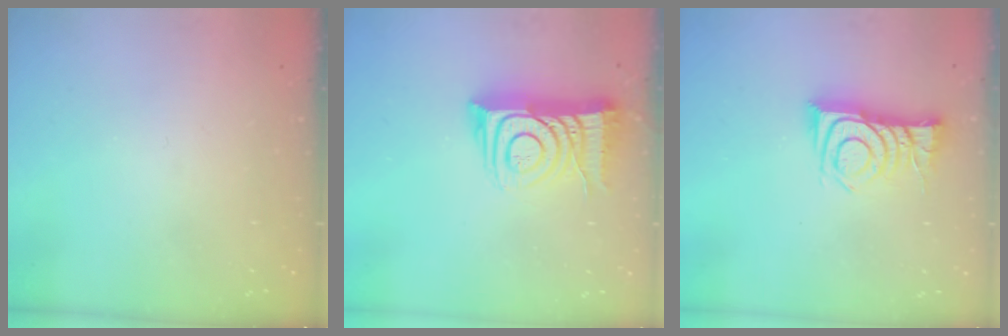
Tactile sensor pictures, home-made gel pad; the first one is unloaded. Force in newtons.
{"total": 12.9, "press": 12.8, "slide": 1.1}
{"total": 11.2, "press": 11.2, "slide": 0.5}